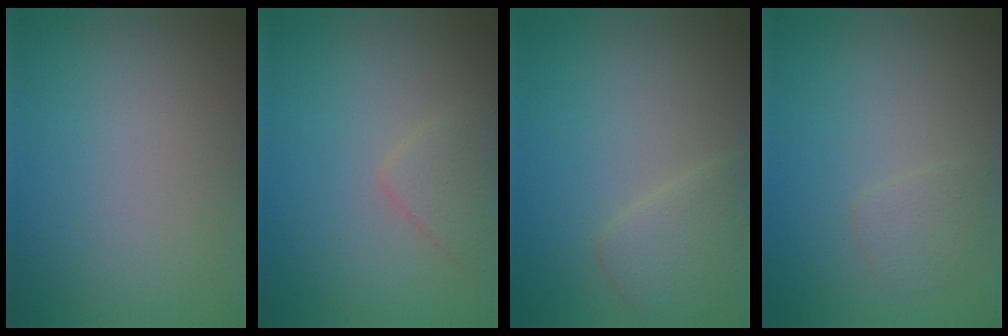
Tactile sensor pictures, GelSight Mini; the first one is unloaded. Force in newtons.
{"total": 2.1, "press": 2.1, "slide": 0.1}
{"total": 2.9, "press": 2.9, "slide": 0.1}
{"total": 1.5, "press": 1.5, "slide": 0.1}